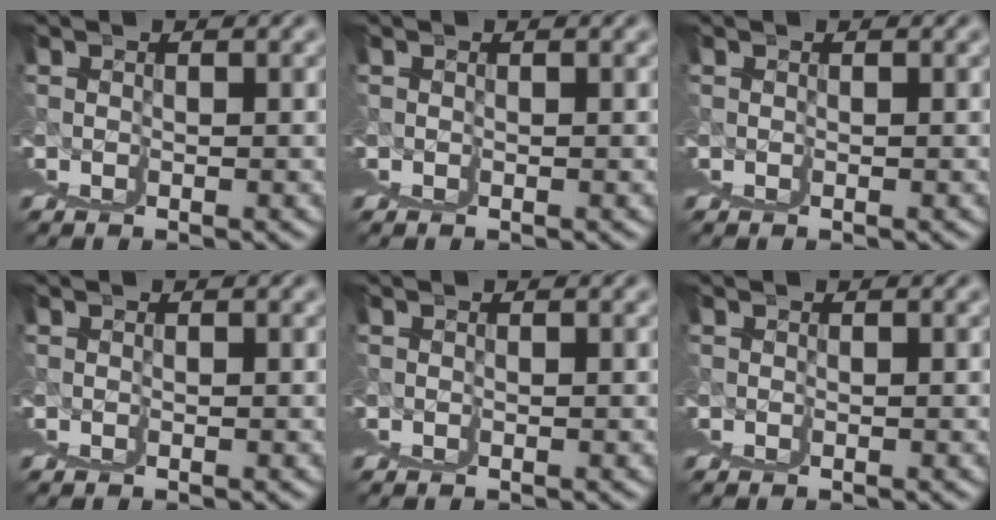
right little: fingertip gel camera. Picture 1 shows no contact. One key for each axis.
{"total": 0.0}
{"total": 0.0}
{"total": 0.0}
{"total": 0.0}
{"total": 0.0}